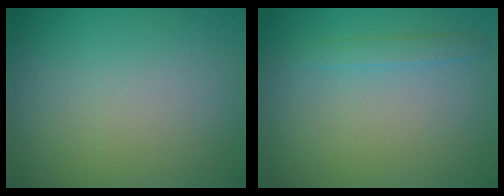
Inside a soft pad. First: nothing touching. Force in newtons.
{"total": 1.1, "press": 1.1, "slide": 0.1}